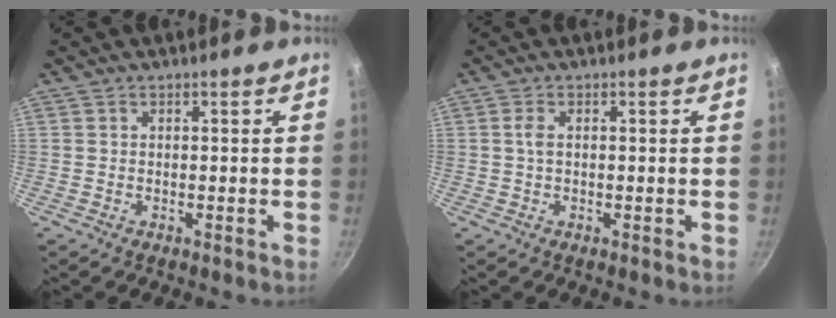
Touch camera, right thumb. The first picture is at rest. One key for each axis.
{"total": 1.7, "fx": 0.2, "fy": 0.7, "fz": 1.6, "tx": -0.037, "ty": 0.003, "tz": 0.001}